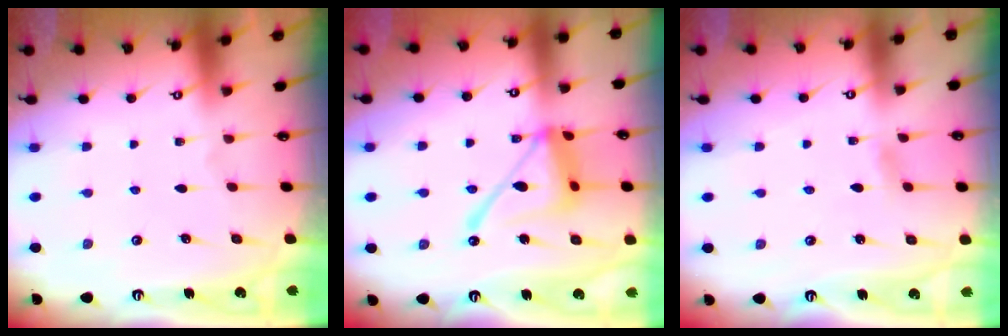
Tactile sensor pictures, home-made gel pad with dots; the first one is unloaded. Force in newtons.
{"total": 15.4, "press": 15.3, "slide": 1.4}
{"total": 2.6, "press": 2.6, "slide": 0.3}